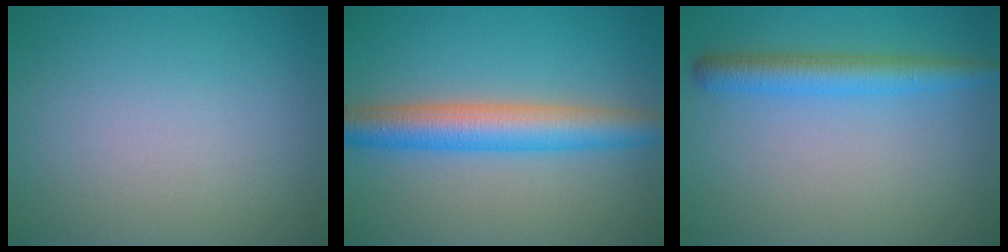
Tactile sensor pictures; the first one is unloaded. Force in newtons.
{"total": 5.7, "press": 5.7, "slide": 0.2}
{"total": 3.5, "press": 3.5, "slide": 0.1}